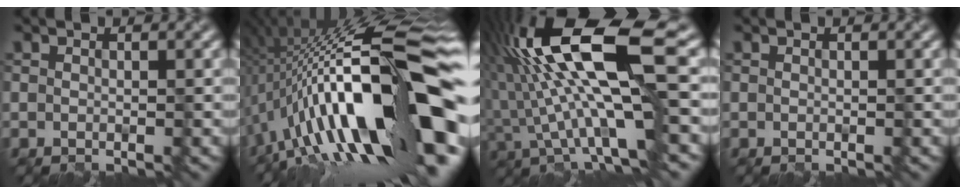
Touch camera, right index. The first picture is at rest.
{"total": 19.1, "force": [-2.6, 5.6, 18.1], "torque": [-0.274, 0.042, -0.066]}
{"total": 12.1, "force": [0.8, 2.9, 11.7], "torque": [-0.221, 0.025, 0.015]}
{"total": 0.0}